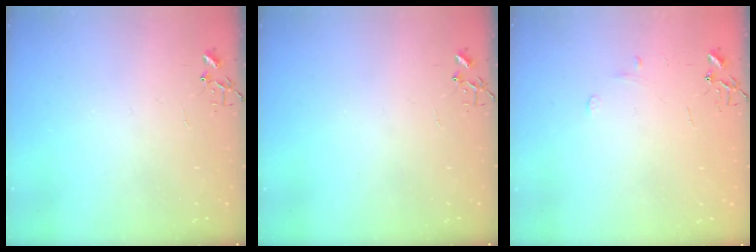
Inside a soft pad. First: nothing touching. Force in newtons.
{"total": 0.0}
{"total": 5.4, "press": 5.4, "slide": 0.6}